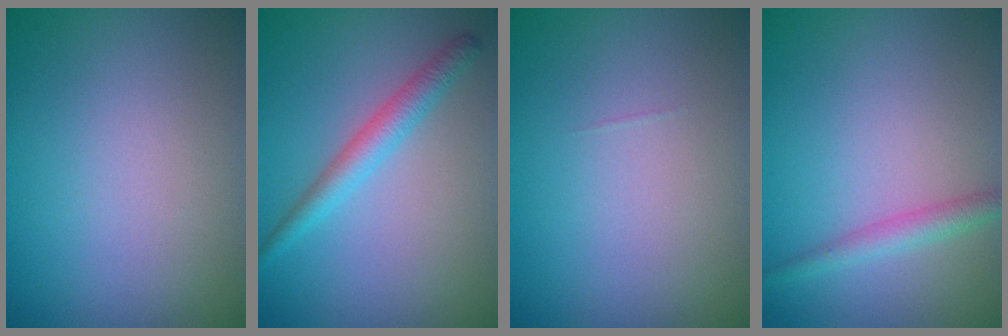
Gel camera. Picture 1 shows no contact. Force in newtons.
{"total": 2.5, "press": 2.5, "slide": 0.0}
{"total": 0.0}
{"total": 1.9, "press": 1.9, "slide": 0.0}